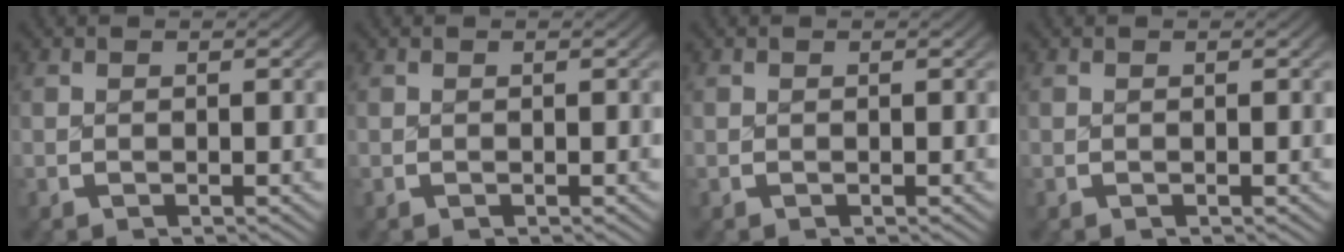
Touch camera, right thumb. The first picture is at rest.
{"total": 0.0}
{"total": 0.0}
{"total": 0.0}